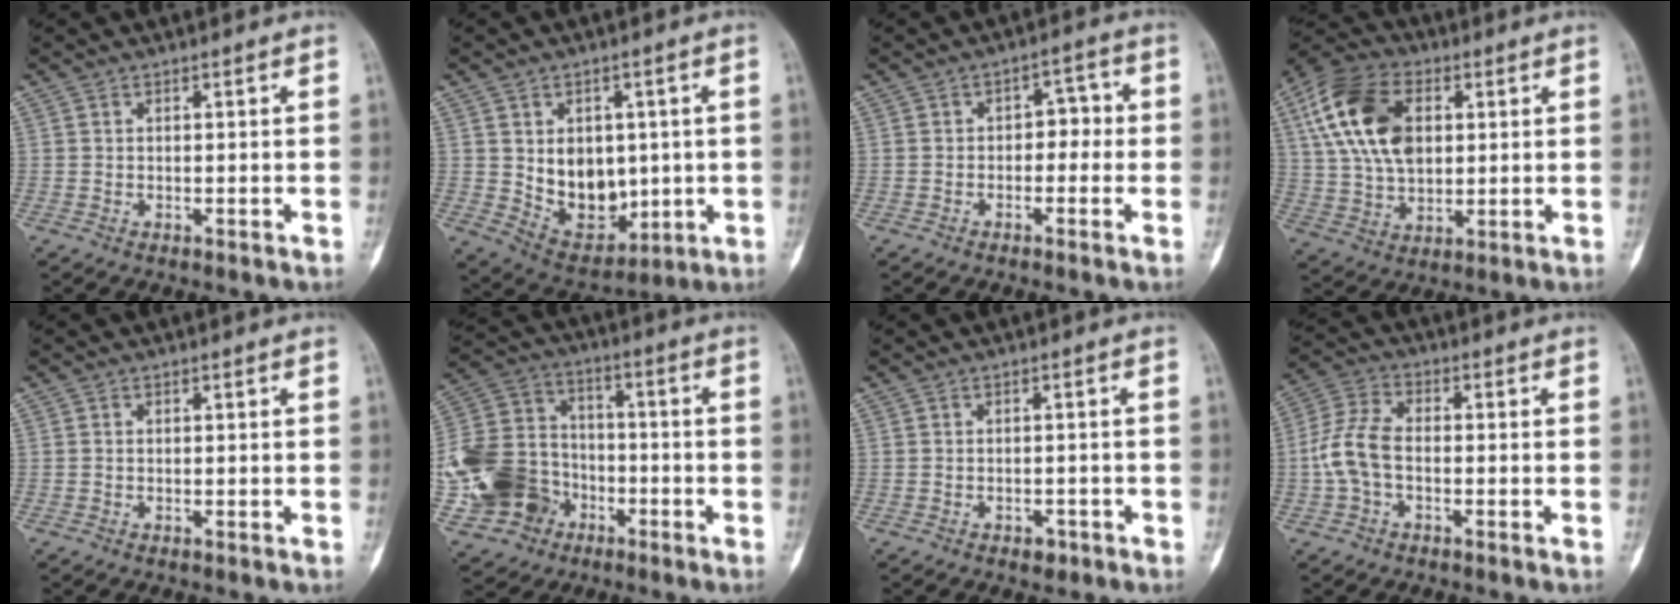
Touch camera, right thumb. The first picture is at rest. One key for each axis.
{"total": 11.8, "fx": 0.3, "fy": 8.6, "fz": 8.1, "tx": -0.075, "ty": -0.017, "tz": 0.032}
{"total": 4.1, "fx": -0.7, "fy": 2.8, "fz": 2.9, "tx": -0.015, "ty": 0.019, "tz": -0.021}
{"total": 17.3, "fx": 4.6, "fy": 10.7, "fz": 12.8, "tx": -0.235, "ty": 0.003, "tz": 0.080}
{"total": 0.0}
{"total": 18.9, "fx": -6.0, "fy": 15.2, "fz": 9.3, "tx": -0.177, "ty": 0.043, "tz": -0.105}
{"total": 2.0, "fx": -1.2, "fy": 1.3, "fz": 1.0, "tx": -0.009, "ty": 0.009, "tz": -0.012}
{"total": 8.1, "fx": -1.4, "fy": 4.8, "fz": 6.4, "tx": -0.146, "ty": 0.025, "tz": -0.033}